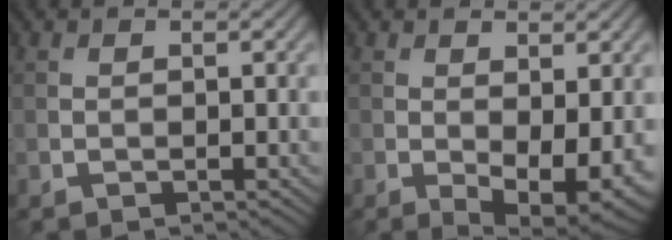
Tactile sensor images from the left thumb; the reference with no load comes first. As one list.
[{"total": 6.8, "force": [-1.5, 3.3, 5.8], "torque": [-0.099, -0.023, -0.008]}]